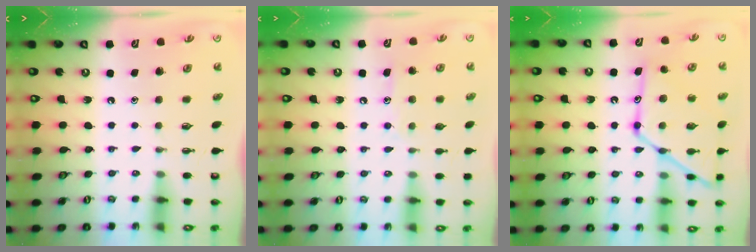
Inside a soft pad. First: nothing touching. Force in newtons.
{"total": 7.9, "press": 7.9, "slide": 0.4}
{"total": 17.1, "press": 17.1, "slide": 1.3}